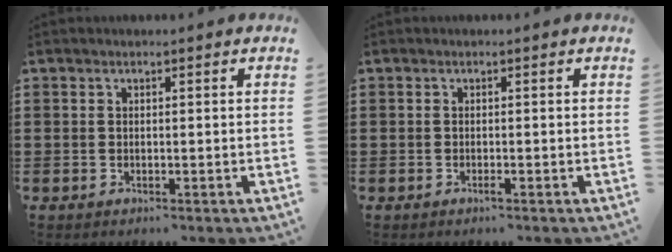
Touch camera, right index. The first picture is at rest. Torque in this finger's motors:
{"motor_torque": [0.02, 0.13, 0.01, 0.02]}